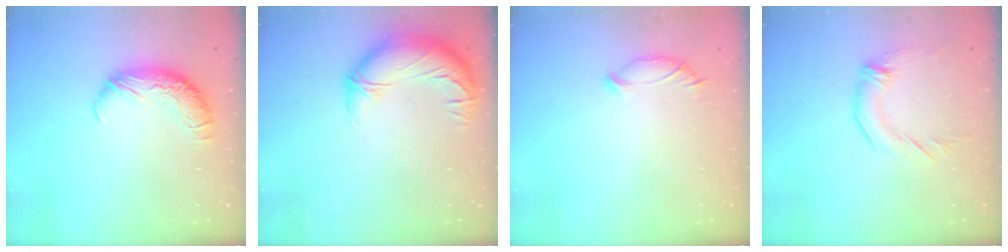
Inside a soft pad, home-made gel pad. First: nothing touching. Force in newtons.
{"total": 3.0, "press": 0.9, "slide": 2.8}
{"total": 4.8, "press": 4.7, "slide": 0.8}
{"total": 1.6, "press": 0.0, "slide": 1.6}